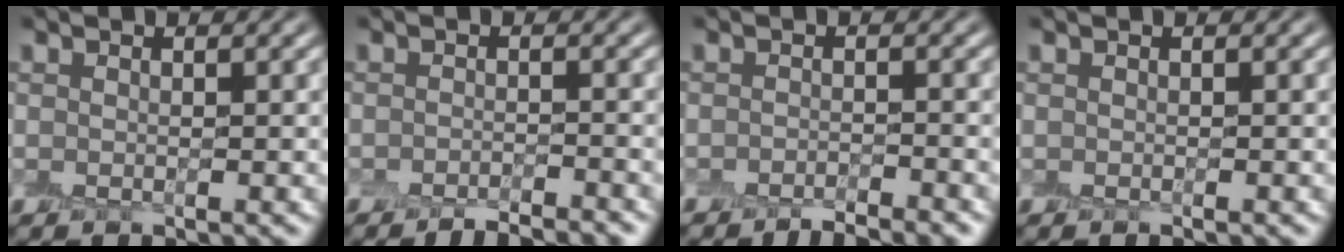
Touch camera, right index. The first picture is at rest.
{"total": 3.3, "force": [-3.0, 0.3, 1.4], "torque": [-0.021, 0.004, -0.040]}
{"total": 2.8, "force": [-2.6, 0.1, 1.1], "torque": [-0.015, 0.001, -0.038]}
{"total": 0.0}